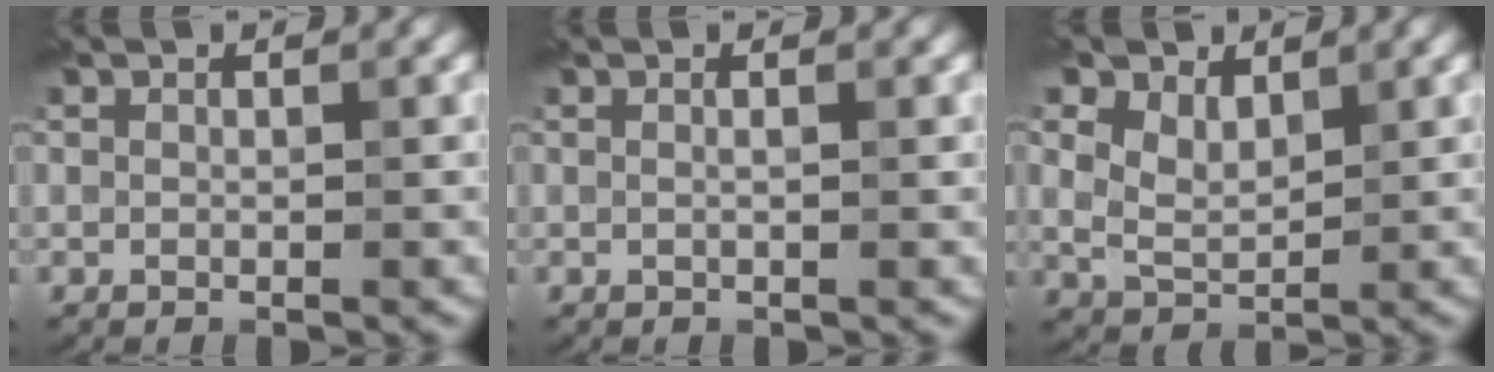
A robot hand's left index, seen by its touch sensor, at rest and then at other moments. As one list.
[{"total": 0.8, "force": [0.2, -0.2, 0.7], "torque": [-0.010, -0.006, 0.003]}, {"total": 5.5, "force": [2.9, 3.3, 3.3], "torque": [-0.091, 0.026, 0.037]}]